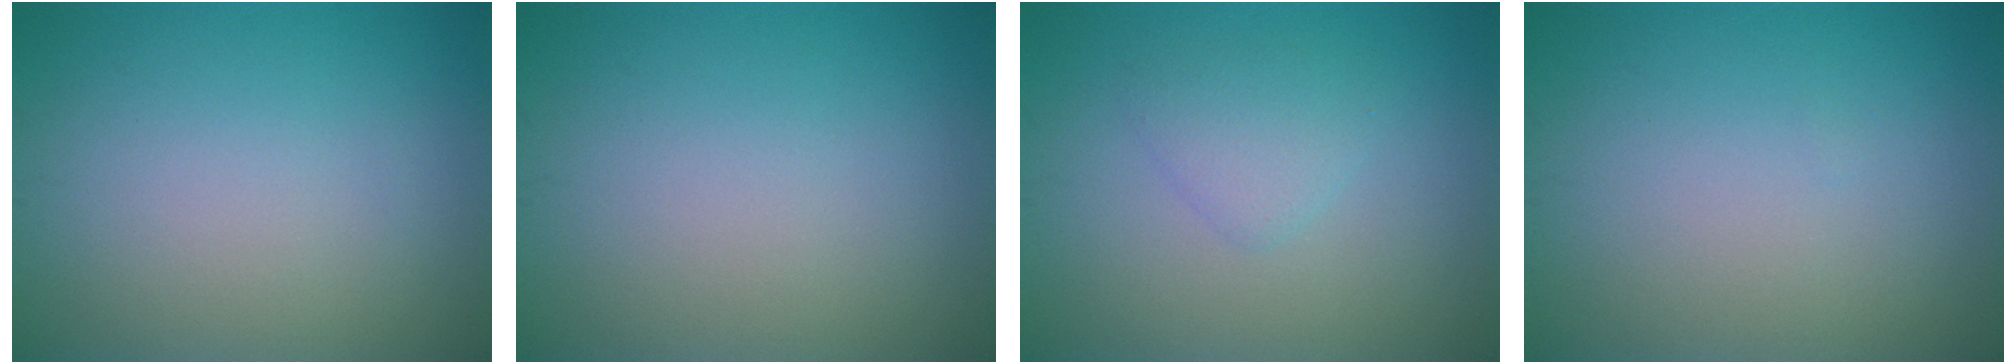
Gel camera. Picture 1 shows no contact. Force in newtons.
{"total": 0.0}
{"total": 1.9, "press": 1.8, "slide": 0.1}
{"total": 0.0}